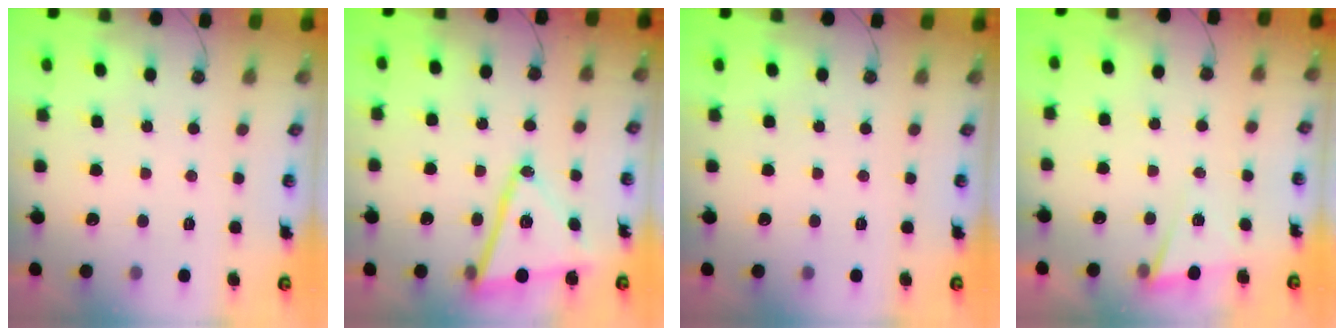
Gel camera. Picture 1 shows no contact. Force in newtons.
{"total": 15.9, "press": 15.8, "slide": 1.4}
{"total": 0.0}
{"total": 3.0, "press": 2.8, "slide": 0.9}